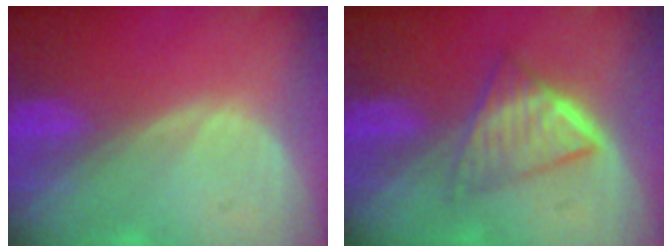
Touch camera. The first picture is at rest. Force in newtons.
{"total": 6.5, "press": 5.5, "slide": 3.5}